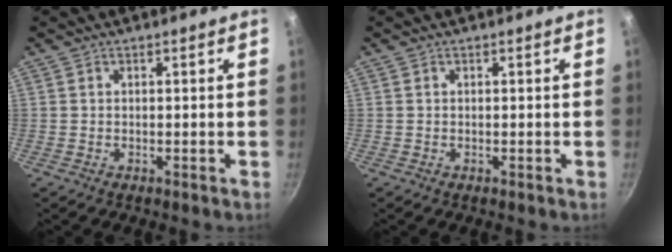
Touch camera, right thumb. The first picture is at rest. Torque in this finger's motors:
{"motor_torque": [-0.28, -0.01, 0.00, 0.00, 0.00]}